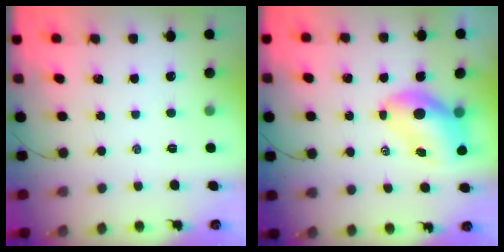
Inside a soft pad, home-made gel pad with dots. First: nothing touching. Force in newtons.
{"total": 7.9, "press": 7.6, "slide": 2.4}